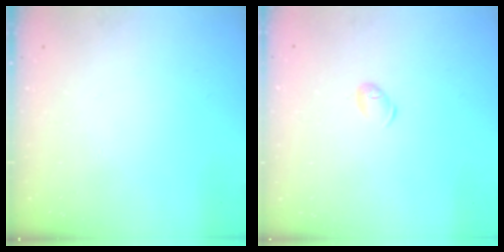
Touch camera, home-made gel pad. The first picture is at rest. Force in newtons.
{"total": 4.8, "press": 4.7, "slide": 0.6}